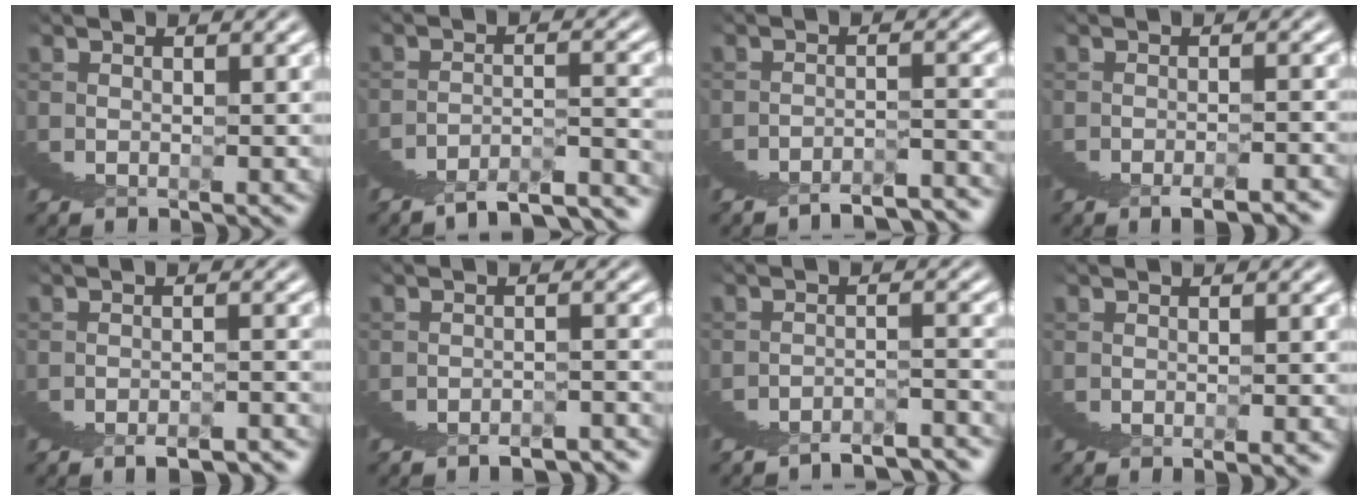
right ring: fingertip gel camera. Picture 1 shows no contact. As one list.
[{"total": 3.5, "force": [-2.9, 0.7, 1.9], "torque": [-0.014, 0.004, -0.054]}, {"total": 2.5, "force": [-2.4, -0.4, 0.3], "torque": [0.021, 0.008, -0.049]}, {"total": 1.6, "force": [-0.5, -1.5, -0.5], "torque": [0.026, 0.012, -0.014]}, {"total": 1.8, "force": [-1.6, -0.8, -0.2], "torque": [0.025, 0.006, -0.030]}, {"total": 2.1, "force": [-2.1, -0.2, -0.4], "torque": [0.032, 0.006, -0.040]}, {"total": 2.5, "force": [-2.4, -0.2, 0.5], "torque": [0.018, 0.008, -0.050]}, {"total": 1.7, "force": [0.4, -1.5, -0.8], "torque": [0.024, 0.013, 0.002]}]